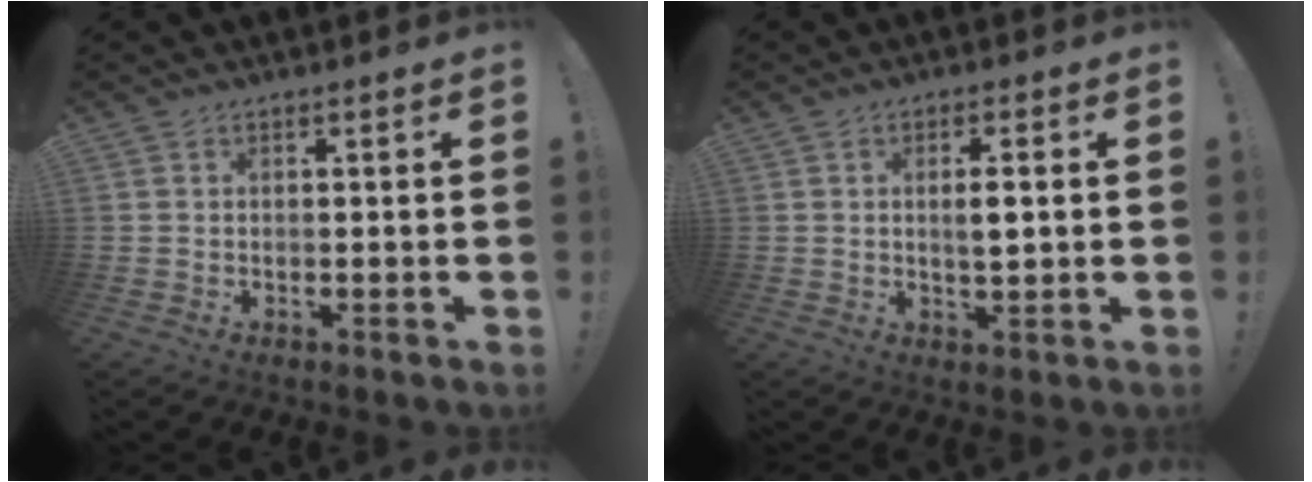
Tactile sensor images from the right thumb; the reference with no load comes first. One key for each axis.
{"total": 4.2, "fx": 0.5, "fy": 1.2, "fz": 4.0, "tx": -0.051, "ty": -0.008, "tz": 0.001}